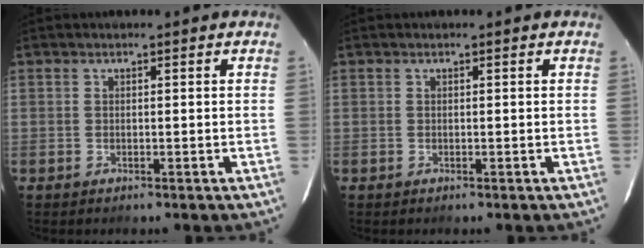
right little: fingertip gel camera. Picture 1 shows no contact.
{"total": 0.0}